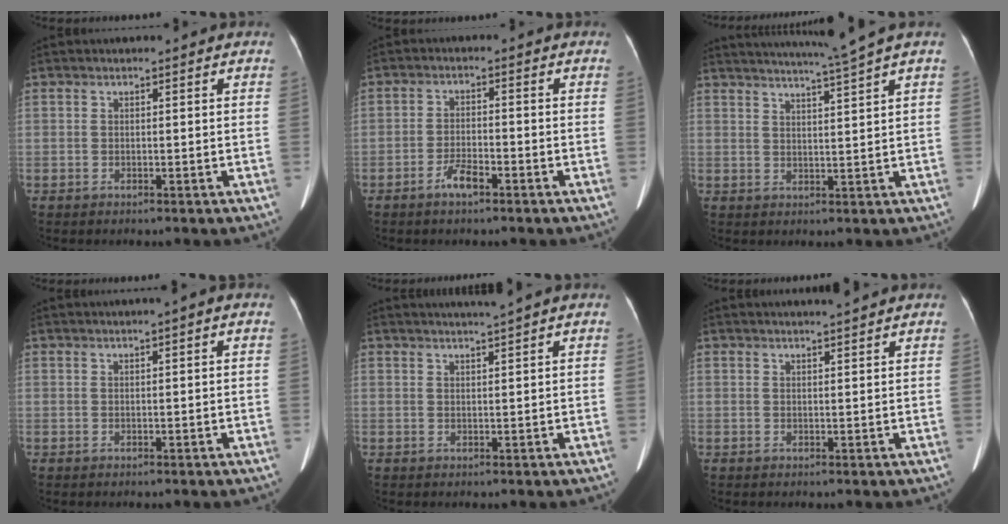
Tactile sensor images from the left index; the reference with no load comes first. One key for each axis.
{"total": 3.3, "fx": -2.3, "fy": 0.9, "fz": 2.3, "tx": -0.047, "ty": 0.001, "tz": -0.042}
{"total": 7.8, "fx": 6.6, "fy": -2.4, "fz": 3.4, "tx": -0.054, "ty": -0.011, "tz": 0.099}
{"total": 1.6, "fx": 0.9, "fy": -0.2, "fz": 1.3, "tx": -0.027, "ty": 0.009, "tz": 0.015}
{"total": 3.1, "fx": 2.6, "fy": -1.1, "fz": 1.3, "tx": -0.015, "ty": 0.003, "tz": 0.045}
{"total": 3.3, "fx": 3.0, "fy": -0.6, "fz": 1.3, "tx": -0.018, "ty": 0.006, "tz": 0.042}